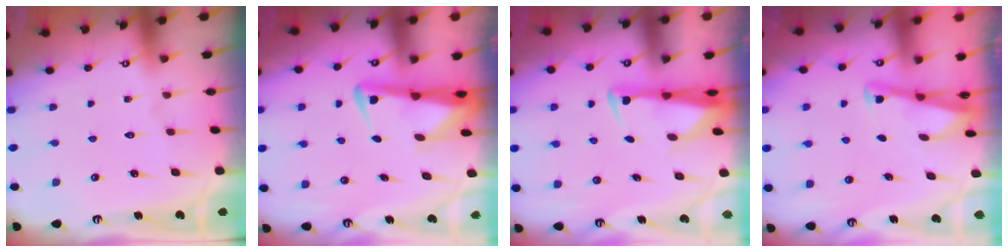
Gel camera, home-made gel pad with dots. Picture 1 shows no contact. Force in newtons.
{"total": 3.9, "press": 3.9, "slide": 0.6}
{"total": 2.8, "press": 2.7, "slide": 0.9}
{"total": 2.8, "press": 2.8, "slide": 0.4}